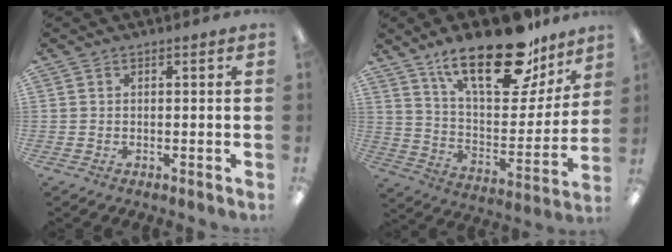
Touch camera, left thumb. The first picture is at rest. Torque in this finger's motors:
{"motor_torque": [0.31, 0.36, 1.48, -1.30, 0.44]}